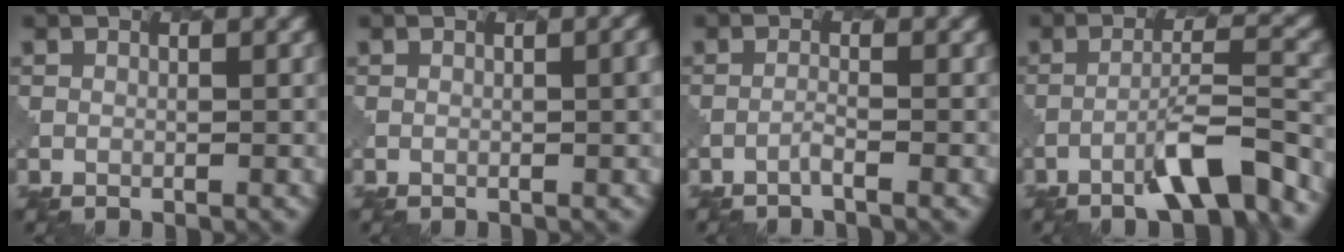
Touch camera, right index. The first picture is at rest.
{"total": 2.0, "force": [0.2, 0.7, 1.9], "torque": [-0.010, 0.005, 0.000]}
{"total": 0.7, "force": [-0.5, 0.0, 0.6], "torque": [-0.003, 0.005, -0.017]}
{"total": 5.4, "force": [-3.4, 0.7, 4.1], "torque": [-0.067, 0.011, -0.056]}